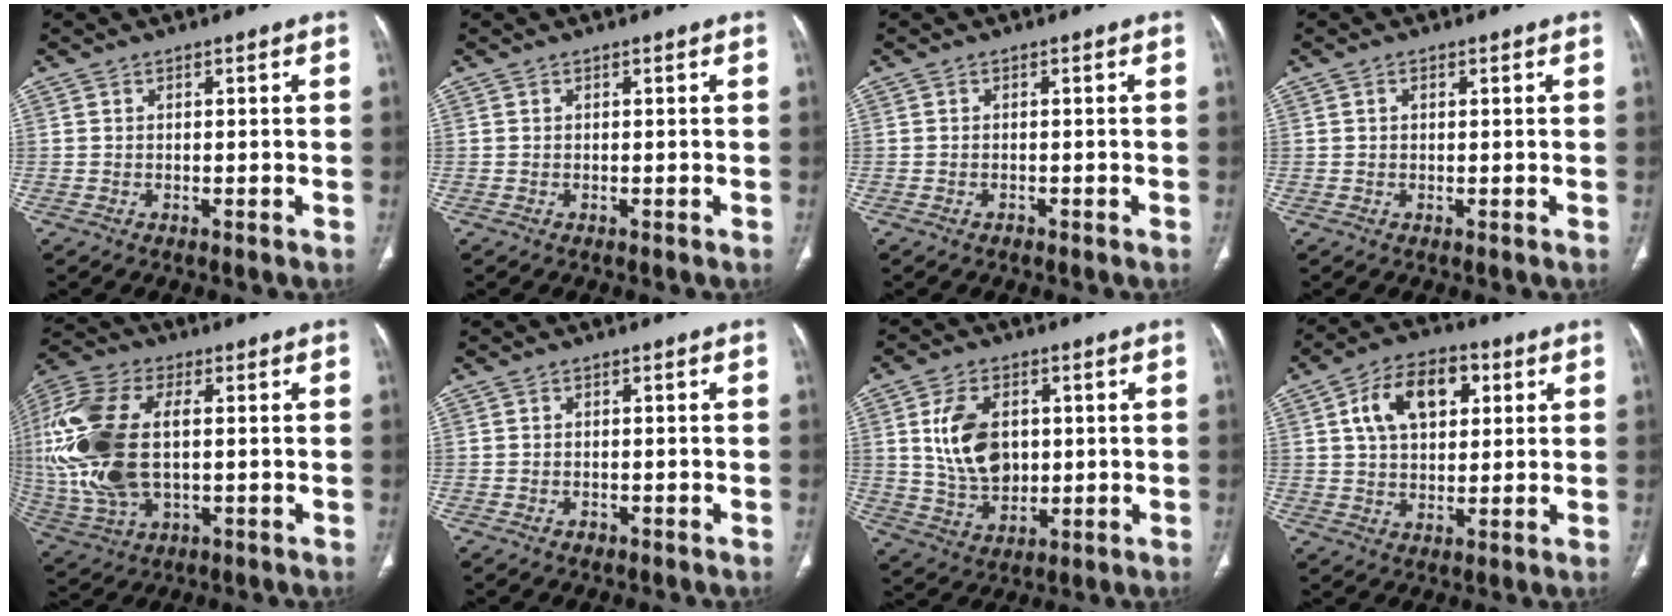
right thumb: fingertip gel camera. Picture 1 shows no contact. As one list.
[{"total": 0.0}, {"total": 0.6, "force": [-0.4, 0.3, 0.2], "torque": [-0.006, 0.003, -0.007]}, {"total": 0.8, "force": [0.3, 0.5, 0.5], "torque": [-0.010, 0.002, 0.004]}, {"total": 22.6, "force": [1.3, 12.3, 18.9], "torque": [-0.445, -0.001, 0.029]}, {"total": 0.9, "force": [-0.6, 0.6, 0.4], "torque": [-0.007, 0.004, -0.007]}, {"total": 11.9, "force": [2.0, 8.1, 8.5], "torque": [-0.137, -0.010, 0.047]}, {"total": 12.7, "force": [4.0, 7.8, 9.1], "torque": [-0.132, 0.008, 0.064]}]